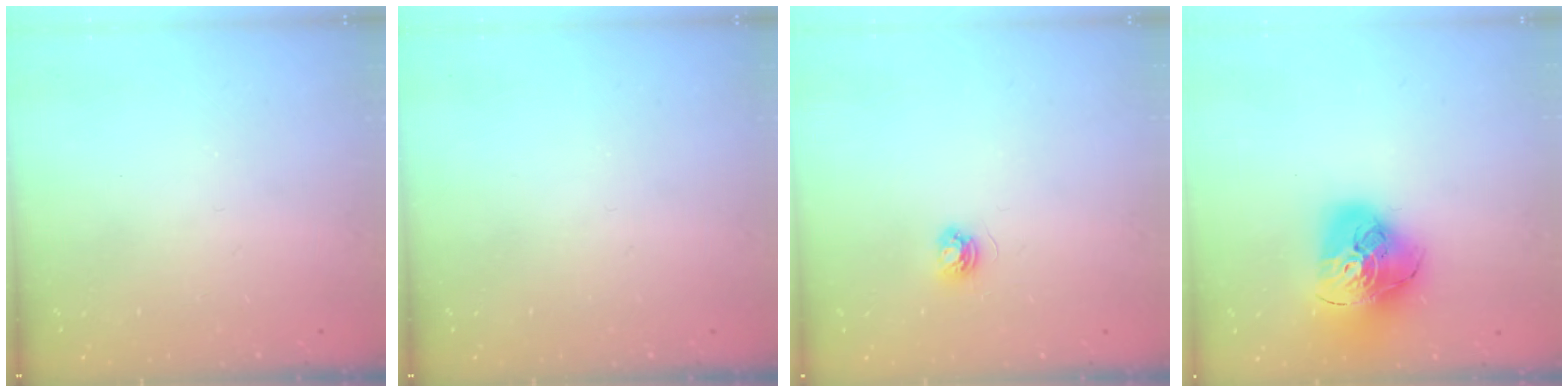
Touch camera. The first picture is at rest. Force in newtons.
{"total": 0.0}
{"total": 3.9, "press": 3.9, "slide": 0.4}
{"total": 19.9, "press": 19.8, "slide": 2.2}